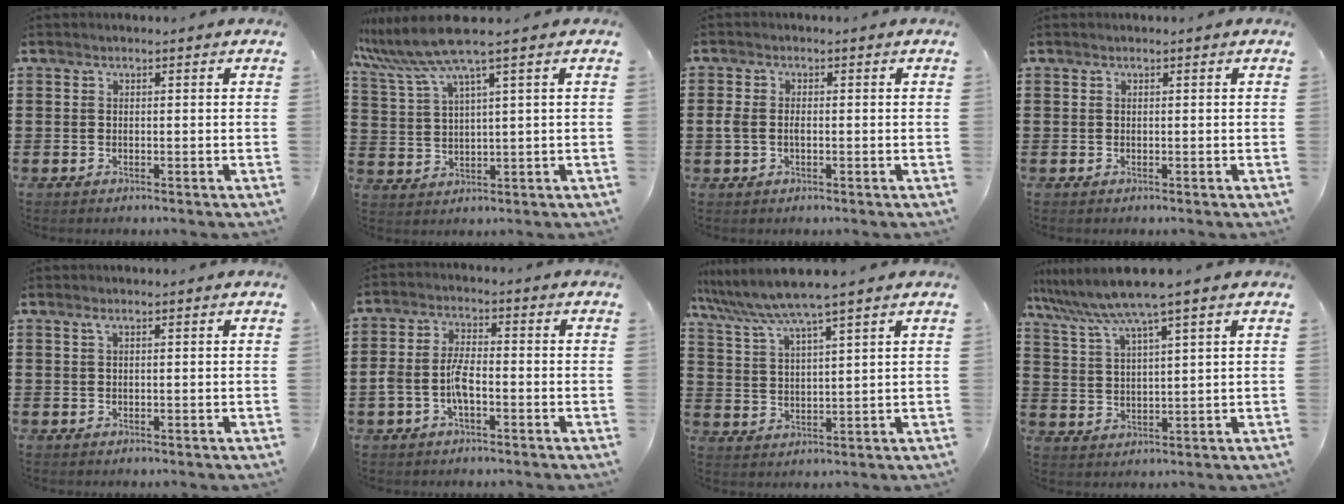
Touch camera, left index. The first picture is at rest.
{"total": 7.1, "force": [5.0, -0.2, 5.1], "torque": [-0.132, -0.025, 0.083]}
{"total": 2.4, "force": [-0.3, 1.3, 1.9], "torque": [-0.054, -0.003, -0.010]}
{"total": 0.0}
{"total": 0.6, "force": [0.3, 0.0, 0.6], "torque": [-0.012, 0.000, 0.006]}
{"total": 5.1, "force": [-1.9, 2.1, 4.3], "torque": [-0.101, 0.001, -0.041]}
{"total": 6.0, "force": [5.0, -0.3, 3.3], "torque": [-0.080, -0.023, 0.085]}
{"total": 6.8, "force": [5.1, -0.4, 4.5], "torque": [-0.102, -0.023, 0.086]}